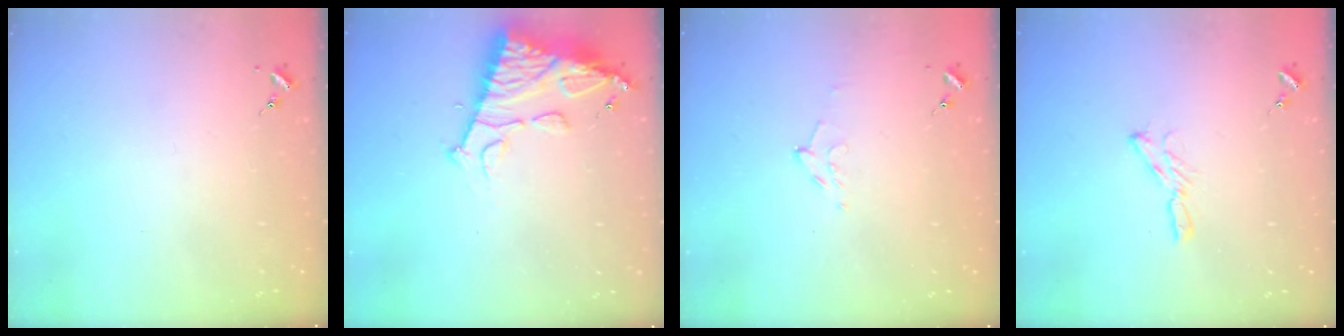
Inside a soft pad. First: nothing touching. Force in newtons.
{"total": 14.2, "press": 14.1, "slide": 1.1}
{"total": 6.5, "press": 6.4, "slide": 0.8}
{"total": 6.2, "press": 6.2, "slide": 0.5}